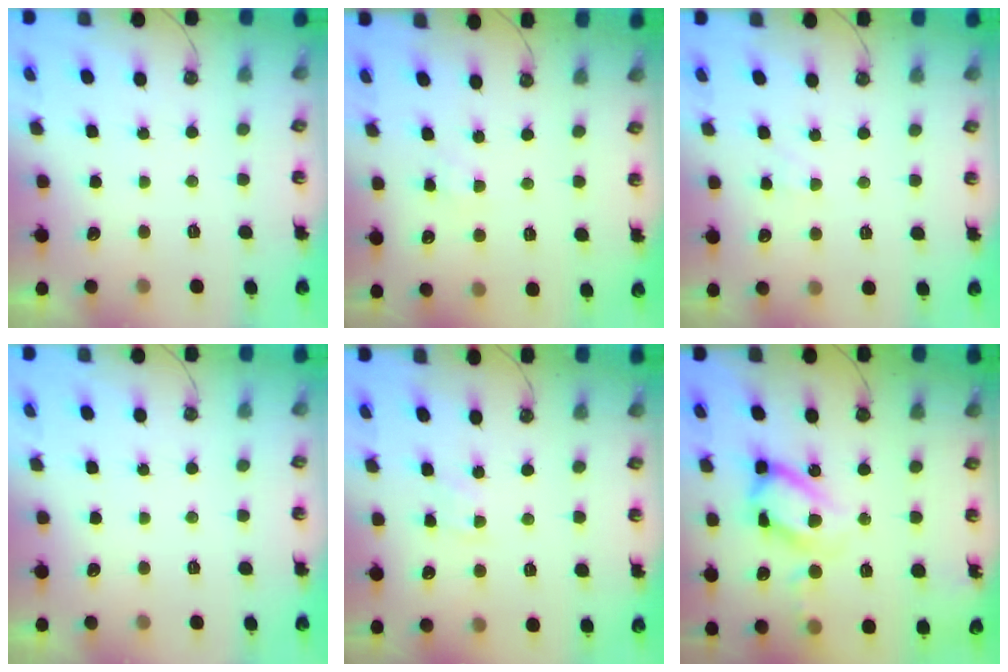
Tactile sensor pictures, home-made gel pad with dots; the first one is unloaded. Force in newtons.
{"total": 5.4, "press": 5.4, "slide": 0.7}
{"total": 4.0, "press": 4.0, "slide": 0.5}
{"total": 0.0}
{"total": 5.6, "press": 5.6, "slide": 0.7}
{"total": 17.6, "press": 17.5, "slide": 1.5}